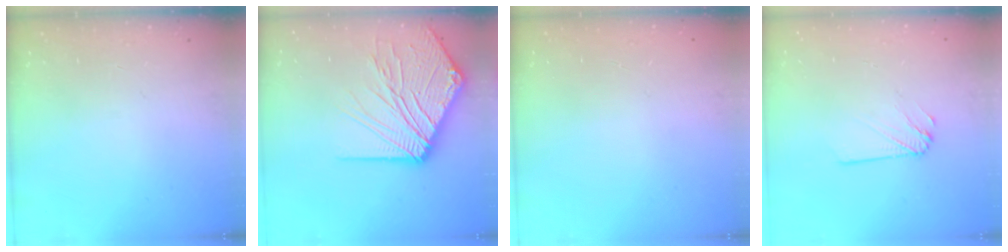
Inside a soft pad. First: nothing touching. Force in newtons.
{"total": 19.9, "press": 19.8, "slide": 2.6}
{"total": 0.0}
{"total": 2.2, "press": 2.2, "slide": 0.1}